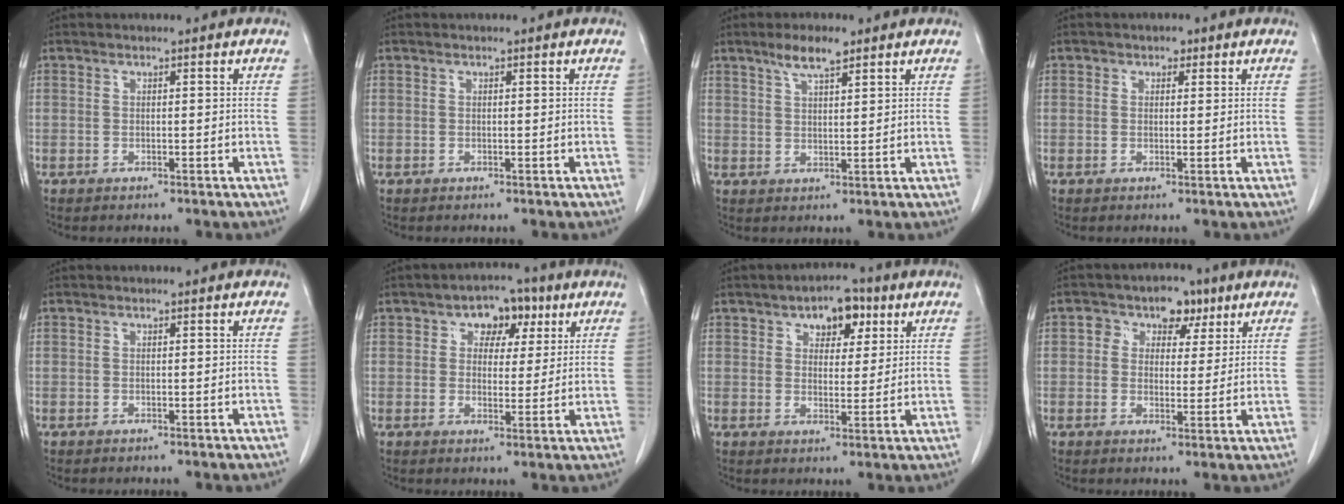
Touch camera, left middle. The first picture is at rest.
{"total": 0.0}
{"total": 3.7, "force": [2.6, 0.6, 2.5], "torque": [-0.054, 0.003, 0.051]}
{"total": 1.4, "force": [0.8, 1.0, 0.6], "torque": [-0.009, 0.001, 0.009]}
{"total": 0.0}
{"total": 6.3, "force": [2.9, 4.1, 3.9], "torque": [-0.049, 0.019, 0.041]}
{"total": 6.6, "force": [3.4, 3.6, 4.3], "torque": [-0.057, 0.015, 0.051]}
{"total": 6.1, "force": [2.8, 4.3, 3.2], "torque": [-0.036, 0.017, 0.040]}